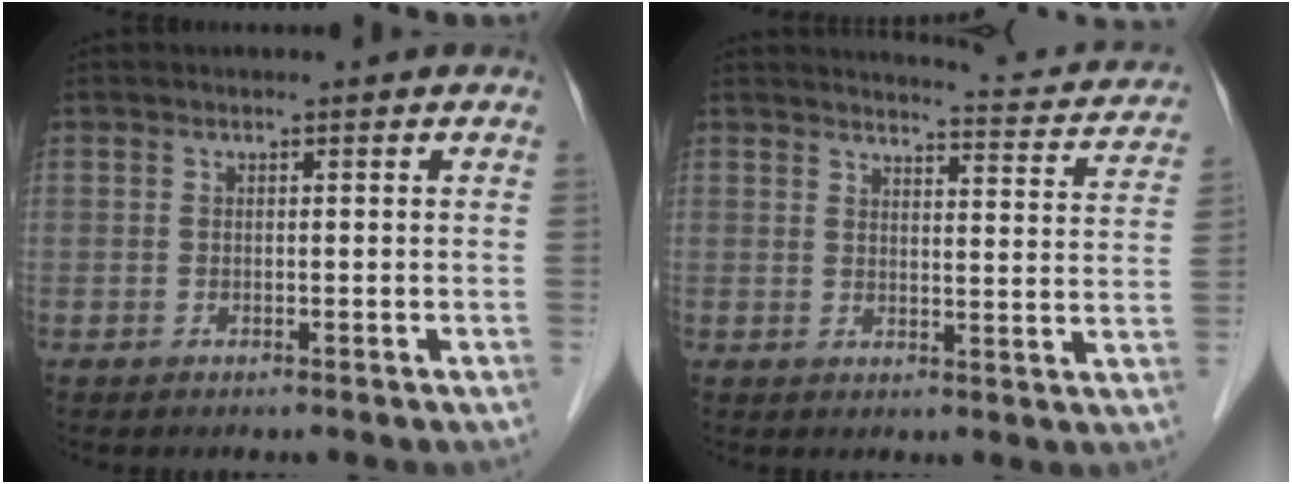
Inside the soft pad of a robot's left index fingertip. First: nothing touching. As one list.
[{"total": 12.2, "force": [11.8, 1.3, 2.8], "torque": [-0.025, -0.034, 0.115]}]